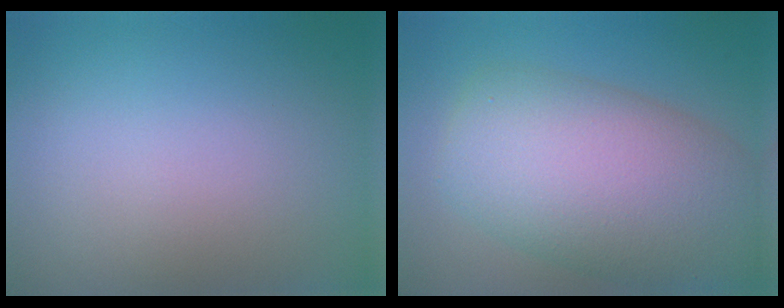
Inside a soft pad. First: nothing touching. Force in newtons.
{"total": 11.3, "press": 11.3, "slide": 0.8}